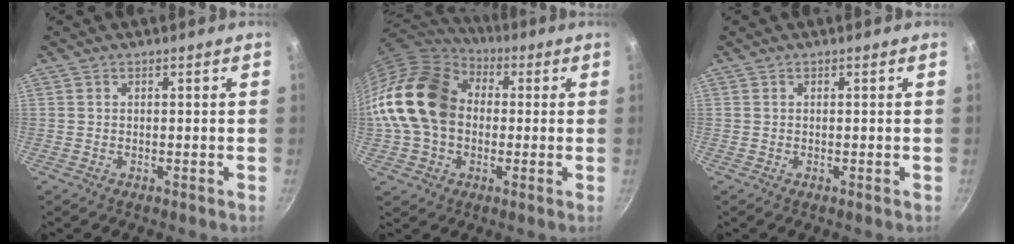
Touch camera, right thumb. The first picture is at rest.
{"total": 20.7, "force": [0.8, 15.5, 13.8], "torque": [-0.250, 0.043, 0.004]}
{"total": 0.0}